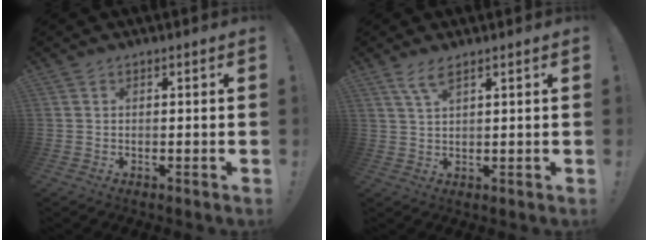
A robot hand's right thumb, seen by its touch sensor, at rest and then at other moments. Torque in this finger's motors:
{"motor_torque": [0.35, 0.42, 0.62, 0.58, 0.51]}